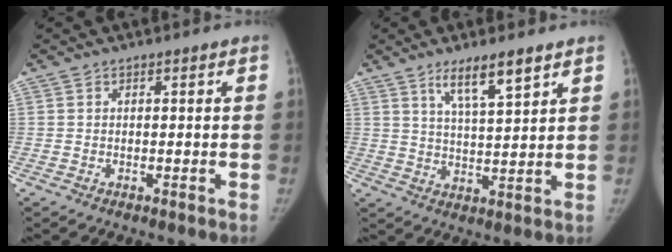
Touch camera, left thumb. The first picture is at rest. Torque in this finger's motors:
{"motor_torque": [0.35, -0.24, 0.79, -0.74, 0.07]}